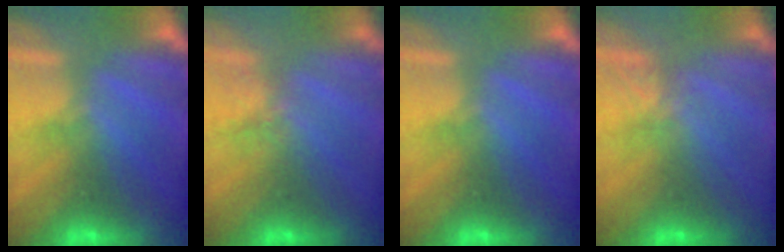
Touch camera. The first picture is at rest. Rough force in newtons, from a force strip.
{"total": 2.5}
{"total": 0.0}
{"total": 1.7}